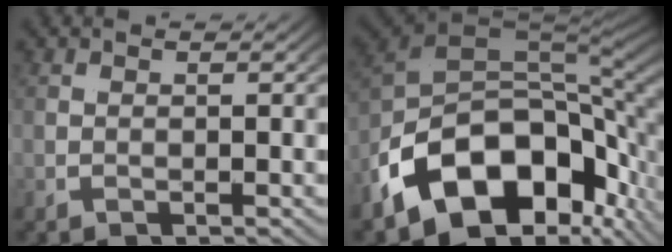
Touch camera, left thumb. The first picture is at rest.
{"total": 20.0, "force": [-1.6, 11.7, 16.1], "torque": [-0.271, -0.008, -0.023]}